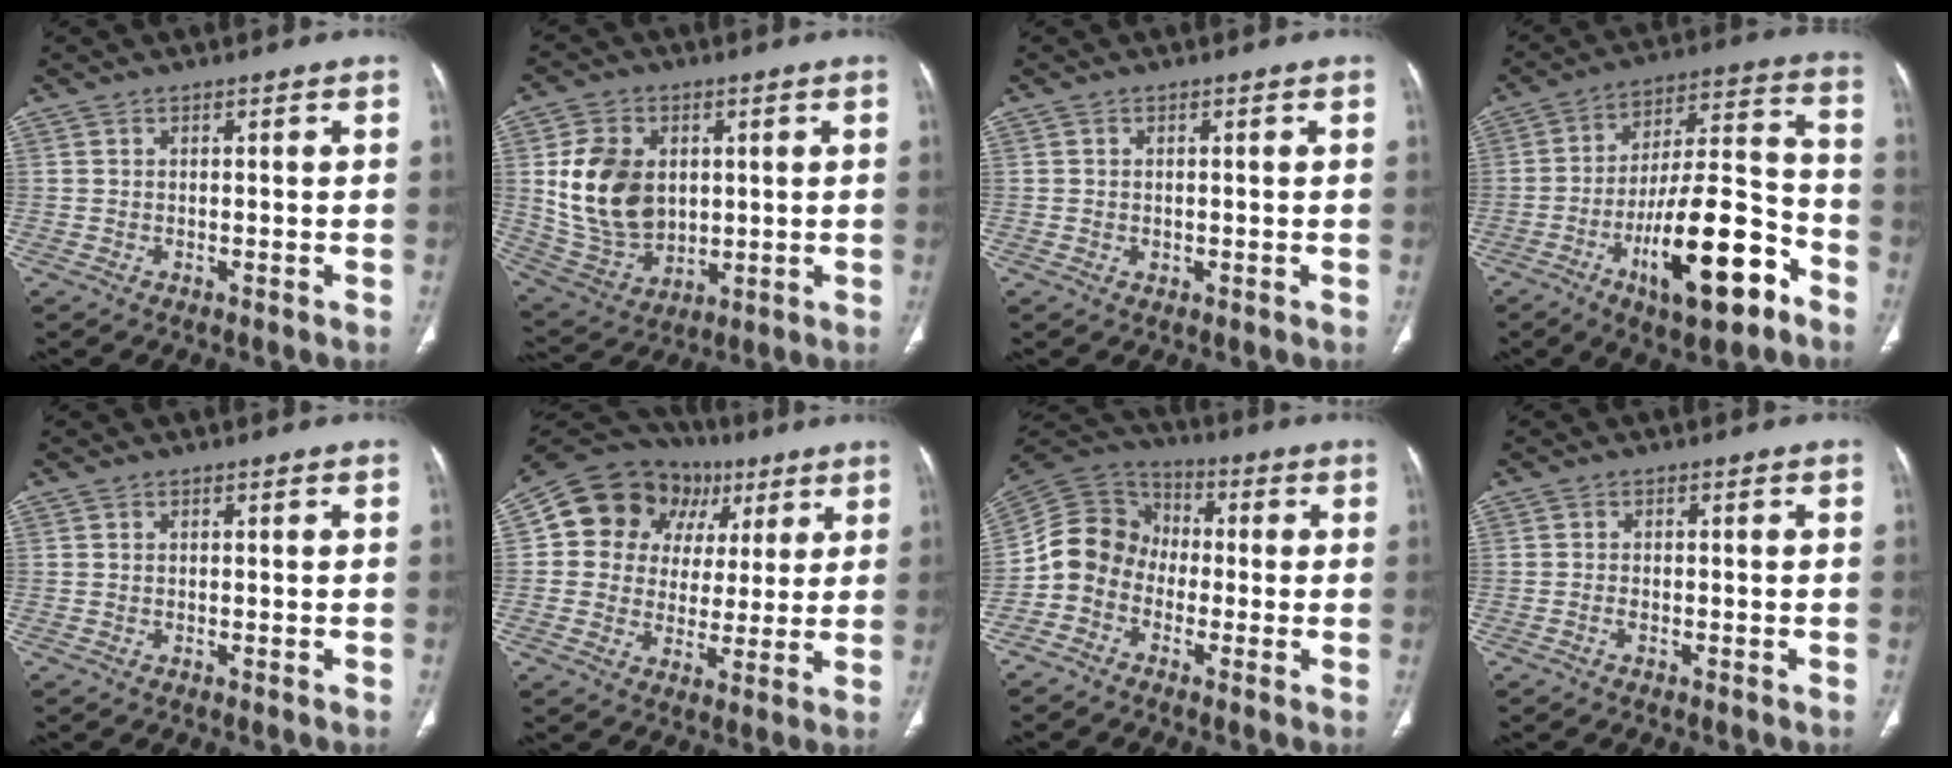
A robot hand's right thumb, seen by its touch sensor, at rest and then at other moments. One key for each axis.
{"total": 15.3, "fx": 2.3, "fy": 11.2, "fz": 10.2, "tx": -0.160, "ty": -0.012, "tz": 0.061}
{"total": 0.8, "fx": -0.1, "fy": 0.7, "fz": 0.4, "tx": -0.006, "ty": 0.000, "tz": 0.000}
{"total": 20.4, "fx": -9.6, "fy": 6.9, "fz": 16.6, "tx": -0.260, "ty": 0.062, "tz": -0.150}
{"total": 0.0}
{"total": 17.6, "fx": 5.8, "fy": 14.8, "fz": 7.6, "tx": -0.065, "ty": 0.030, "tz": 0.095}
{"total": 10.0, "fx": -3.0, "fy": 8.7, "fz": 3.9, "tx": -0.063, "ty": 0.054, "tz": -0.072}
{"total": 1.0, "fx": -0.5, "fy": 0.5, "fz": 0.7, "tx": -0.009, "ty": 0.005, "tz": -0.012}